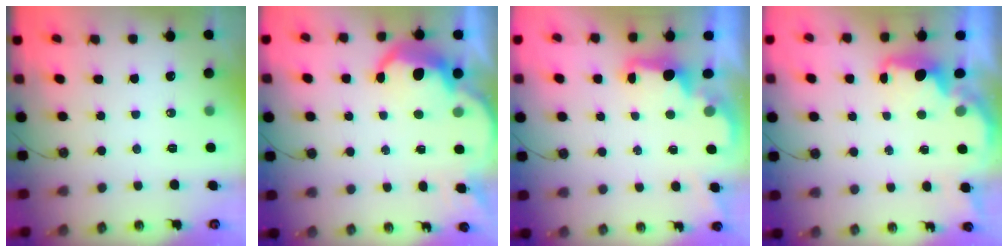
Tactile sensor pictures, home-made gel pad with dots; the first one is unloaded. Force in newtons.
{"total": 7.3, "press": 7.3, "slide": 0.4}
{"total": 2.4, "press": 2.2, "slide": 0.8}
{"total": 2.0, "press": 1.9, "slide": 0.8}